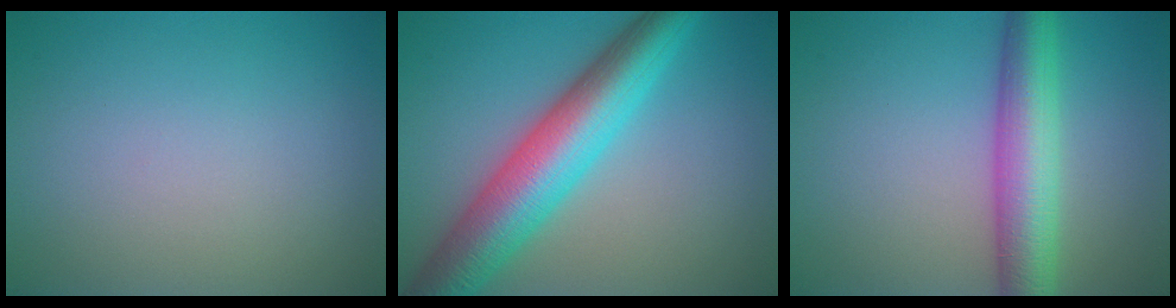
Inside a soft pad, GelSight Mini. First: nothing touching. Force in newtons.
{"total": 9.3, "press": 9.3, "slide": 0.1}
{"total": 6.6, "press": 6.6, "slide": 0.0}